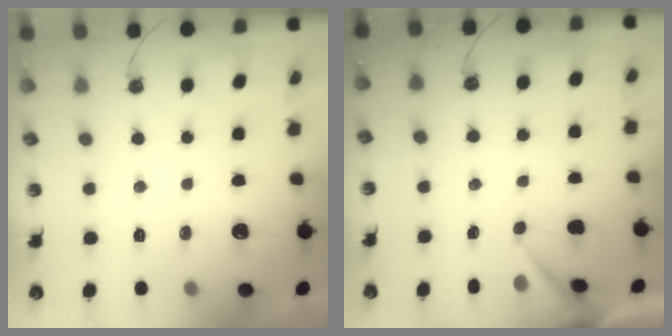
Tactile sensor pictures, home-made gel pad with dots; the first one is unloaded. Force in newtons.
{"total": 4.5, "press": 4.5, "slide": 0.5}